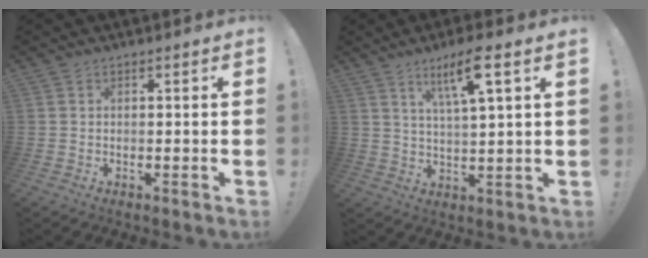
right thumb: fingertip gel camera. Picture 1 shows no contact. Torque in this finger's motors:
{"motor_torque": [0.02, 0.04, 0.21, 0.19, 0.14]}